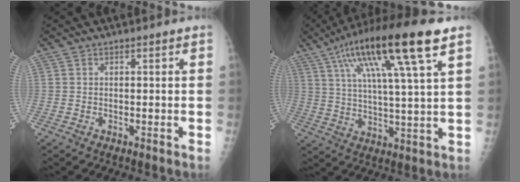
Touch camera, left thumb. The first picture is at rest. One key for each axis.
{"total": 19.3, "fx": 9.5, "fy": 2.4, "fz": 16.6, "tx": -0.288, "ty": -0.004, "tz": 0.158}